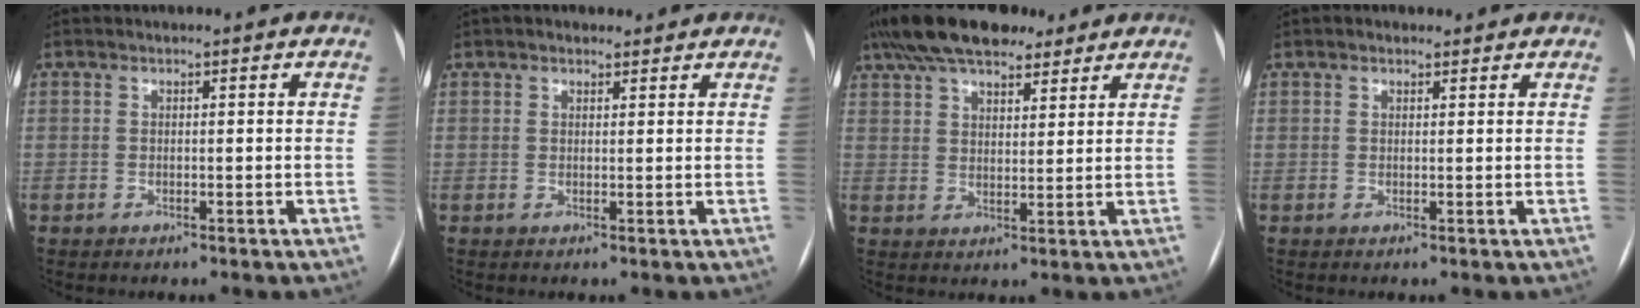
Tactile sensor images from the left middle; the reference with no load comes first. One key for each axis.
{"total": 3.4, "fx": 2.8, "fy": 1.4, "fz": 1.3, "tx": -0.023, "ty": 0.031, "tz": 0.043}
{"total": 16.1, "fx": 12.3, "fy": 6.1, "fz": 8.4, "tx": -0.171, "ty": 0.055, "tz": 0.203}
{"total": 2.0, "fx": 1.6, "fy": 0.9, "fz": 0.8, "tx": -0.018, "ty": 0.021, "tz": 0.023}